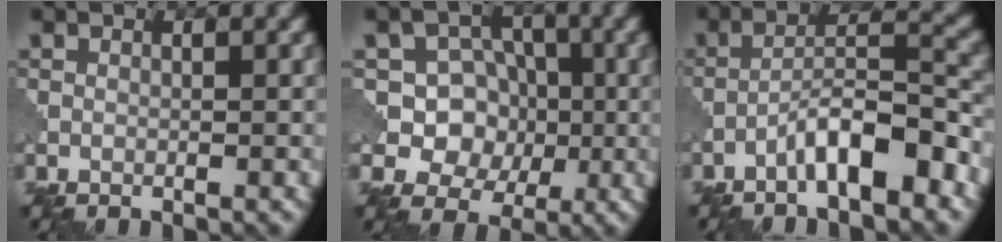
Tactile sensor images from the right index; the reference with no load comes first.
{"total": 6.6, "force": [-0.3, 6.0, 2.8], "torque": [-0.032, 0.008, -0.028]}
{"total": 6.1, "force": [-3.7, 1.3, 4.8], "torque": [-0.079, 0.018, -0.066]}